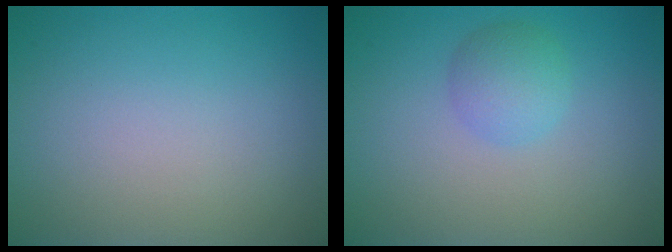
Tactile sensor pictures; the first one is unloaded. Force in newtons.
{"total": 2.4, "press": 2.4, "slide": 0.1}